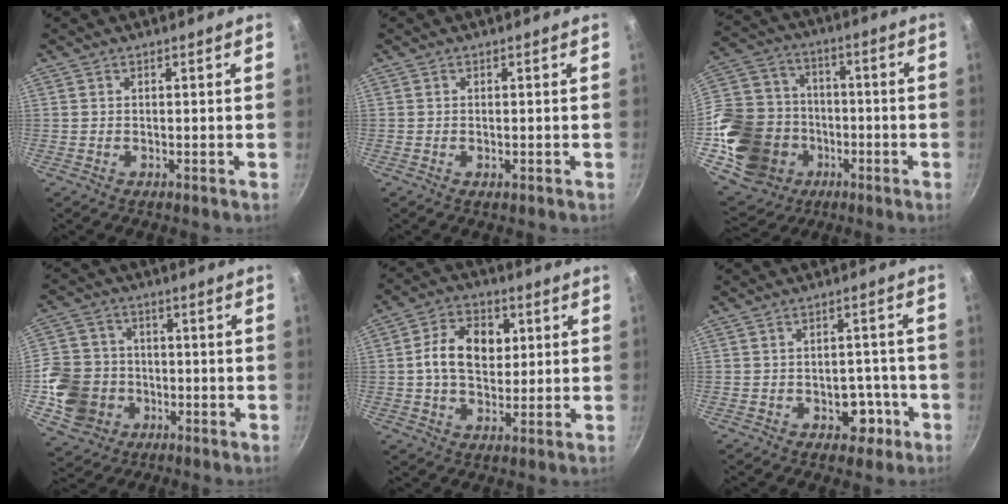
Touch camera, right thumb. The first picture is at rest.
{"total": 0.6, "force": [-0.1, 0.2, 0.5], "torque": [-0.008, -0.001, 0.001]}
{"total": 22.9, "force": [-5.7, 19.2, 11.1], "torque": [-0.227, 0.047, -0.090]}
{"total": 13.3, "force": [-3.1, 11.8, 5.2], "torque": [-0.082, 0.016, -0.052]}
{"total": 11.7, "force": [1.7, 8.1, 8.3], "torque": [-0.116, 0.007, 0.024]}
{"total": 5.9, "force": [-2.6, 4.2, 3.2], "torque": [-0.012, 0.033, -0.028]}